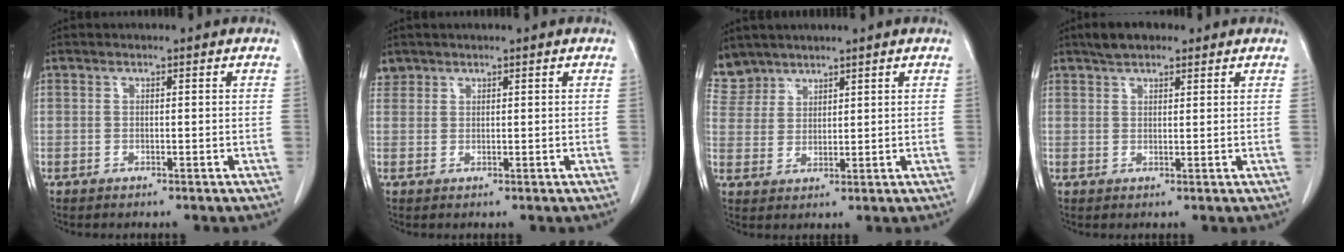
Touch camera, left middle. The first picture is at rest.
{"total": 1.6, "force": [1.3, 0.9, -0.2], "torque": [0.010, 0.009, 0.022]}
{"total": 5.5, "force": [4.9, 2.6, -0.4], "torque": [0.010, 0.004, 0.105]}
{"total": 4.3, "force": [3.2, 1.8, 2.3], "torque": [-0.048, 0.017, 0.055]}